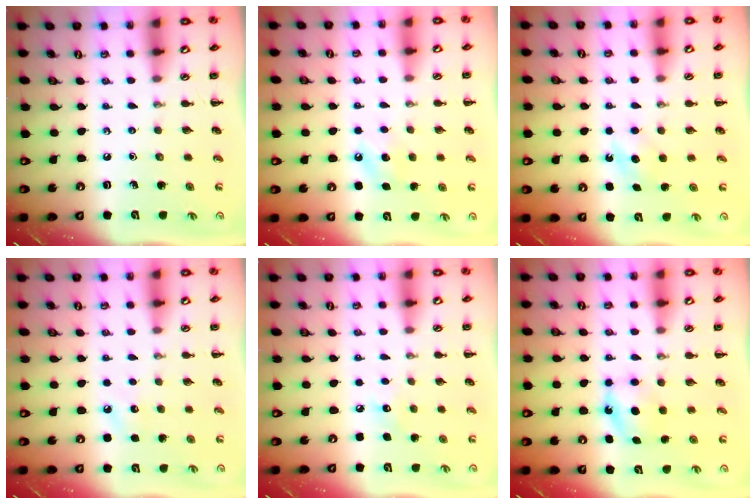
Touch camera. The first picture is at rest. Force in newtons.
{"total": 6.2, "press": 6.0, "slide": 1.7}
{"total": 4.2, "press": 4.1, "slide": 1.1}
{"total": 4.9, "press": 4.8, "slide": 1.2}
{"total": 5.5, "press": 5.3, "slide": 1.4}
{"total": 6.1, "press": 5.9, "slide": 1.8}